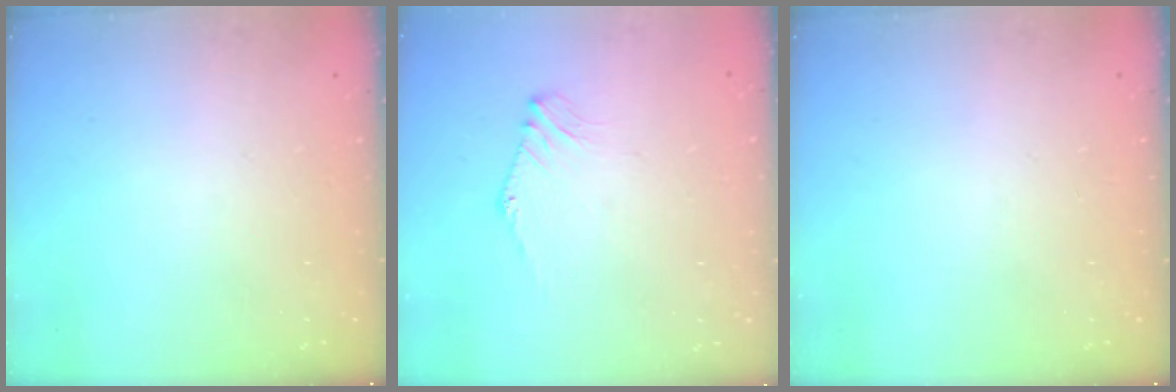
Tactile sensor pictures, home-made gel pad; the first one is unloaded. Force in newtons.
{"total": 1.6, "press": 1.5, "slide": 0.5}
{"total": 0.0}